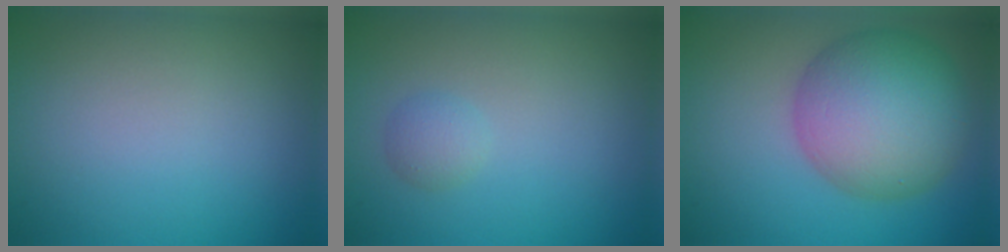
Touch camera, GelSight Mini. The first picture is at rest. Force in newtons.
{"total": 1.3, "press": 1.3, "slide": 0.0}
{"total": 10.2, "press": 10.2, "slide": 0.1}